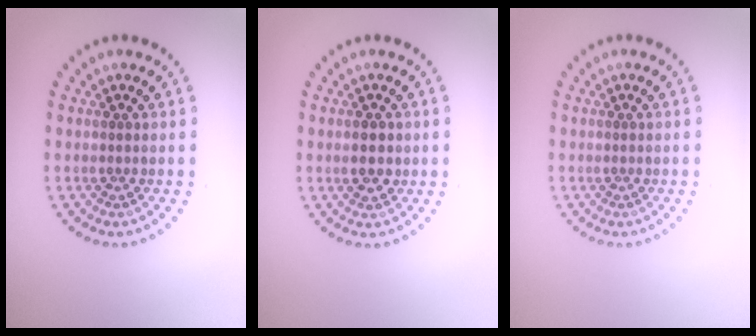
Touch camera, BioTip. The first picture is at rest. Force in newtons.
{"total": 1.7, "press": 1.7, "slide": 0.2}
{"total": 0.0}